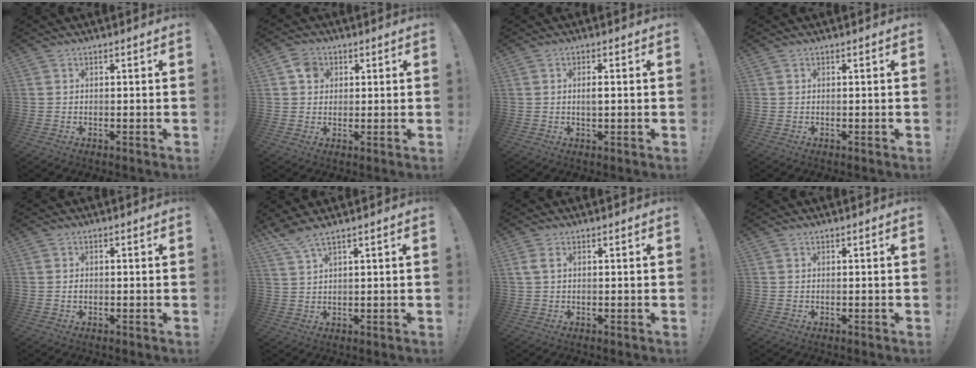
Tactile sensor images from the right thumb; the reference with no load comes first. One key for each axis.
{"total": 4.9, "fx": 1.6, "fy": 4.3, "fz": 1.8, "tx": -0.022, "ty": 0.004, "tz": 0.029}
{"total": 2.0, "fx": 0.0, "fy": 0.5, "fz": 1.9, "tx": -0.026, "ty": -0.003, "tz": -0.004}
{"total": 0.0}
{"total": 0.7, "fx": -0.3, "fy": 0.5, "fz": 0.3, "tx": -0.004, "ty": 0.001, "tz": -0.007}
{"total": 4.4, "fx": 3.4, "fy": -0.1, "fz": 2.8, "tx": -0.065, "ty": -0.016, "tz": 0.061}
{"total": 2.3, "fx": 0.9, "fy": 1.2, "fz": 1.8, "tx": -0.042, "ty": 0.007, "tz": 0.018}
{"total": 0.0}